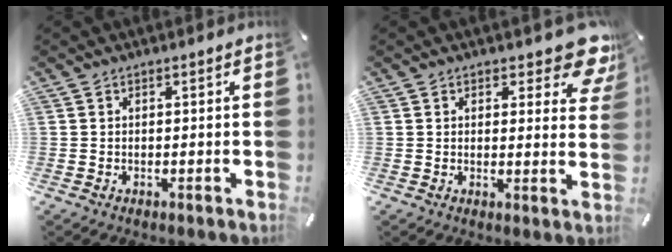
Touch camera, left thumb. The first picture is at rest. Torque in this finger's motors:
{"motor_torque": [0.32, -0.08, 0.17, 0.10, 0.04]}